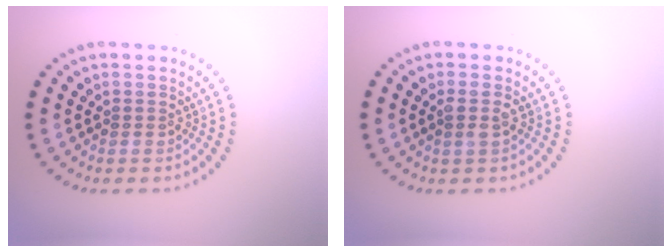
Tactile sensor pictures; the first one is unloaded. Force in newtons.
{"total": 1.3, "press": 1.2, "slide": 0.6}